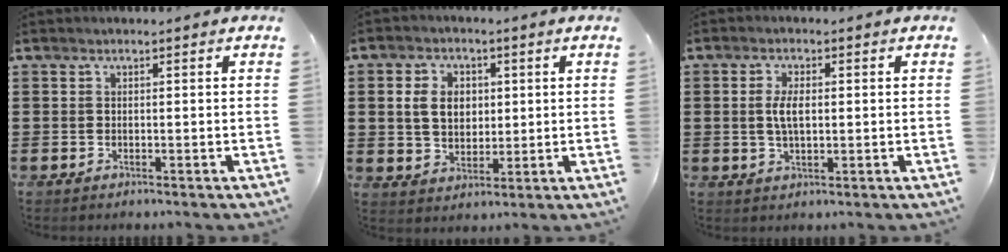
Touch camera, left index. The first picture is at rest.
{"total": 5.6, "force": [1.1, 4.2, 3.5], "torque": [-0.082, 0.007, 0.014]}
{"total": 3.6, "force": [0.2, 1.5, 3.3], "torque": [-0.074, 0.002, -0.001]}